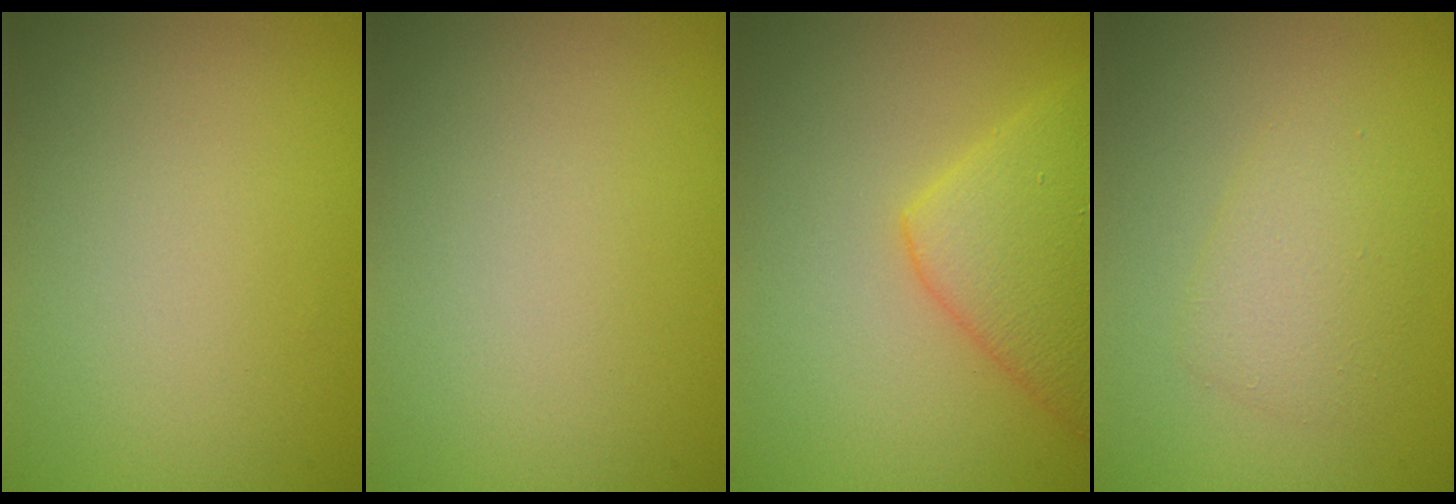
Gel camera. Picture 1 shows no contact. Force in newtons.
{"total": 0.0}
{"total": 5.3, "press": 5.3, "slide": 0.2}
{"total": 2.4, "press": 2.4, "slide": 0.0}